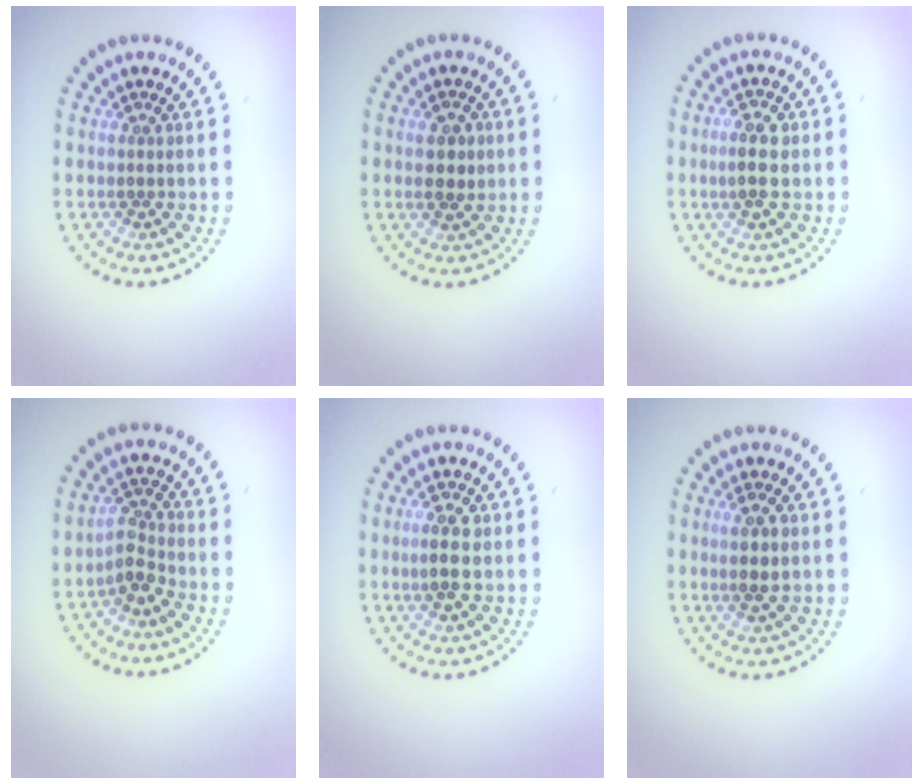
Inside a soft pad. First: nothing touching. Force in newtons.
{"total": 2.4, "press": 2.3, "slide": 0.3}
{"total": 2.9, "press": 2.9, "slide": 0.4}
{"total": 2.5, "press": 2.1, "slide": 1.4}
{"total": 2.9, "press": 2.9, "slide": 0.4}
{"total": 2.4, "press": 2.2, "slide": 1.0}